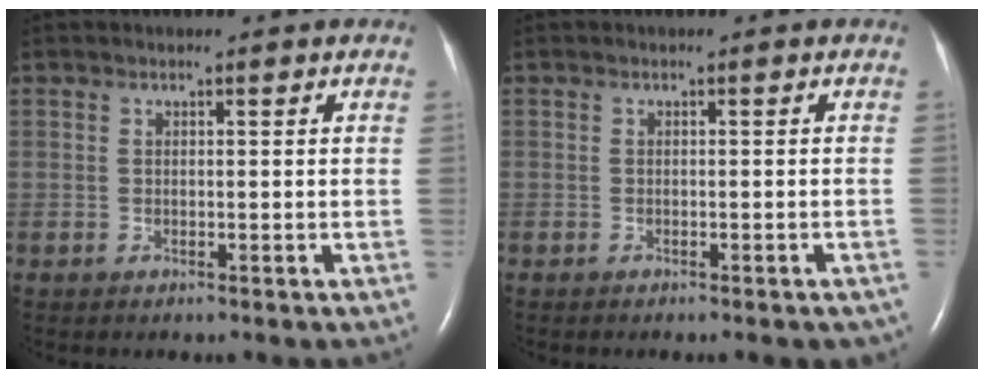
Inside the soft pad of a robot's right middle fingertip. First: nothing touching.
{"total": 2.7, "force": [-2.2, 0.7, 1.4], "torque": [-0.009, -0.005, -0.021]}